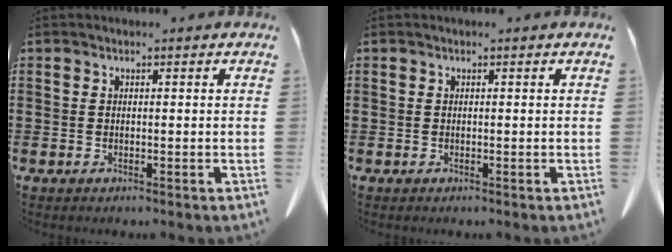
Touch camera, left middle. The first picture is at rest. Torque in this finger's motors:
{"motor_torque": [0.00, 0.00, 0.00, -0.01]}